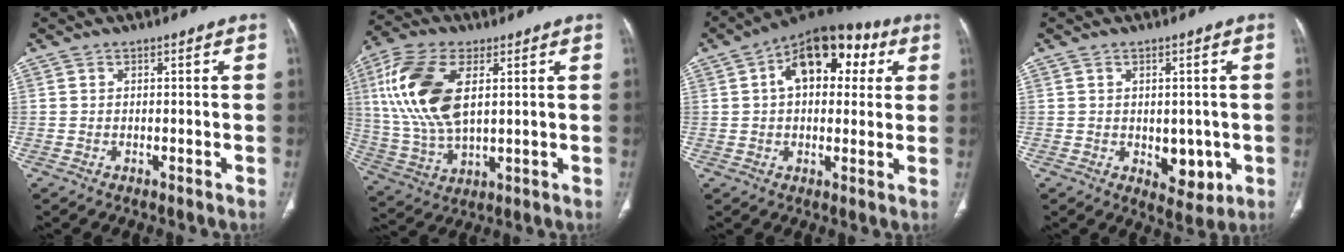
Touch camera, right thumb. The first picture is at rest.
{"total": 17.0, "force": [4.3, 8.8, 13.9], "torque": [-0.294, -0.003, 0.086]}
{"total": 15.8, "force": [4.5, 9.5, 11.8], "torque": [-0.134, 0.023, 0.060]}
{"total": 6.1, "force": [-1.0, 4.0, 4.5], "torque": [-0.029, -0.008, -0.001]}